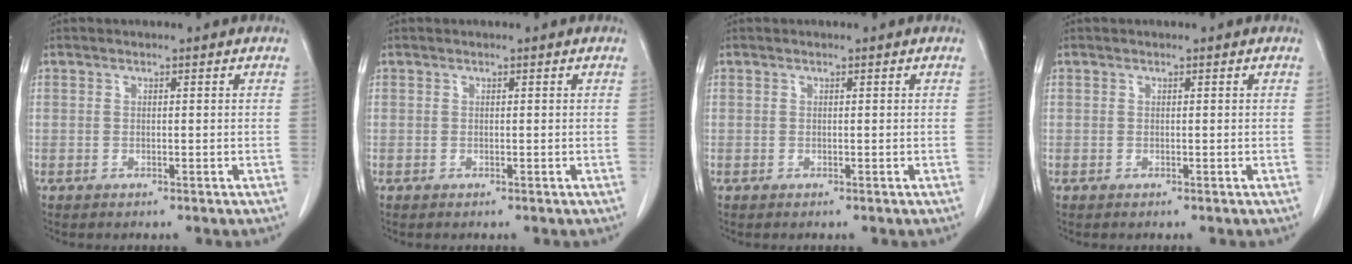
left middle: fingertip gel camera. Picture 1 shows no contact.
{"total": 0.0}
{"total": 0.0}
{"total": 0.0}